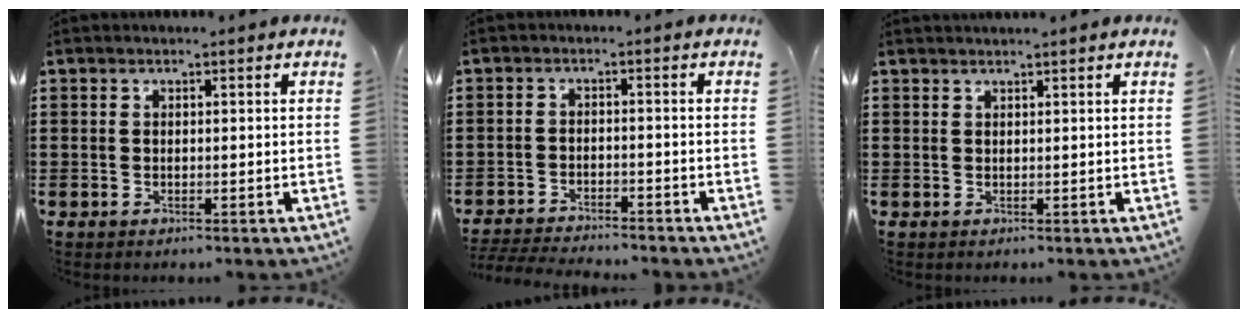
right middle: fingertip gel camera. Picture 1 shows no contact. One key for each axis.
{"total": 3.5, "fx": -3.5, "fy": 0.1, "fz": 0.4, "tx": -0.017, "ty": -0.004, "tz": -0.075}
{"total": 0.9, "fx": 0.8, "fy": -0.3, "fz": 0.1, "tx": -0.004, "ty": -0.003, "tz": 0.017}